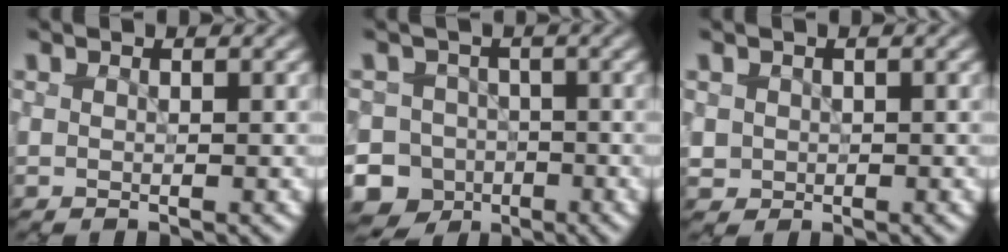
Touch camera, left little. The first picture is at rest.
{"total": 9.9, "force": [-5.8, 7.9, 1.4], "torque": [-0.017, -0.025, -0.111]}
{"total": 0.8, "force": [0.3, 0.6, -0.5], "torque": [0.014, 0.005, 0.008]}